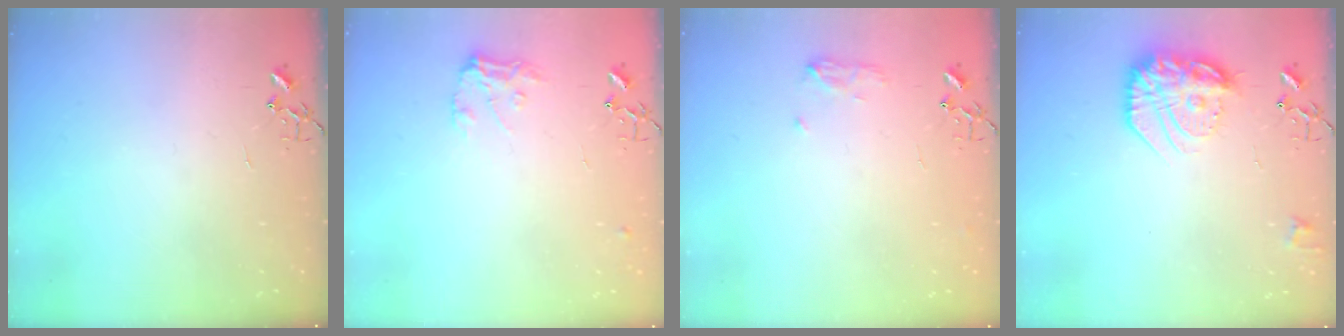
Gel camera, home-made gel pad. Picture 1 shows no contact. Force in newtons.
{"total": 9.1, "press": 9.1, "slide": 0.4}
{"total": 6.5, "press": 6.5, "slide": 0.5}
{"total": 18.9, "press": 18.8, "slide": 1.6}